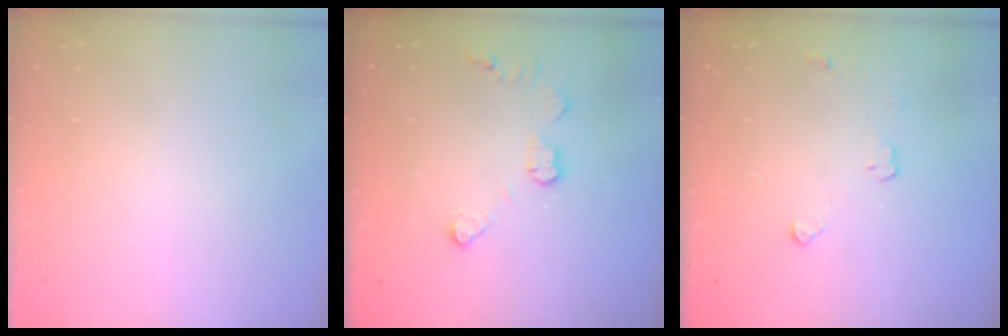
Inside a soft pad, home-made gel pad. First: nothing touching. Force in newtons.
{"total": 5.8, "press": 5.8, "slide": 0.1}
{"total": 3.0, "press": 3.0, "slide": 0.4}